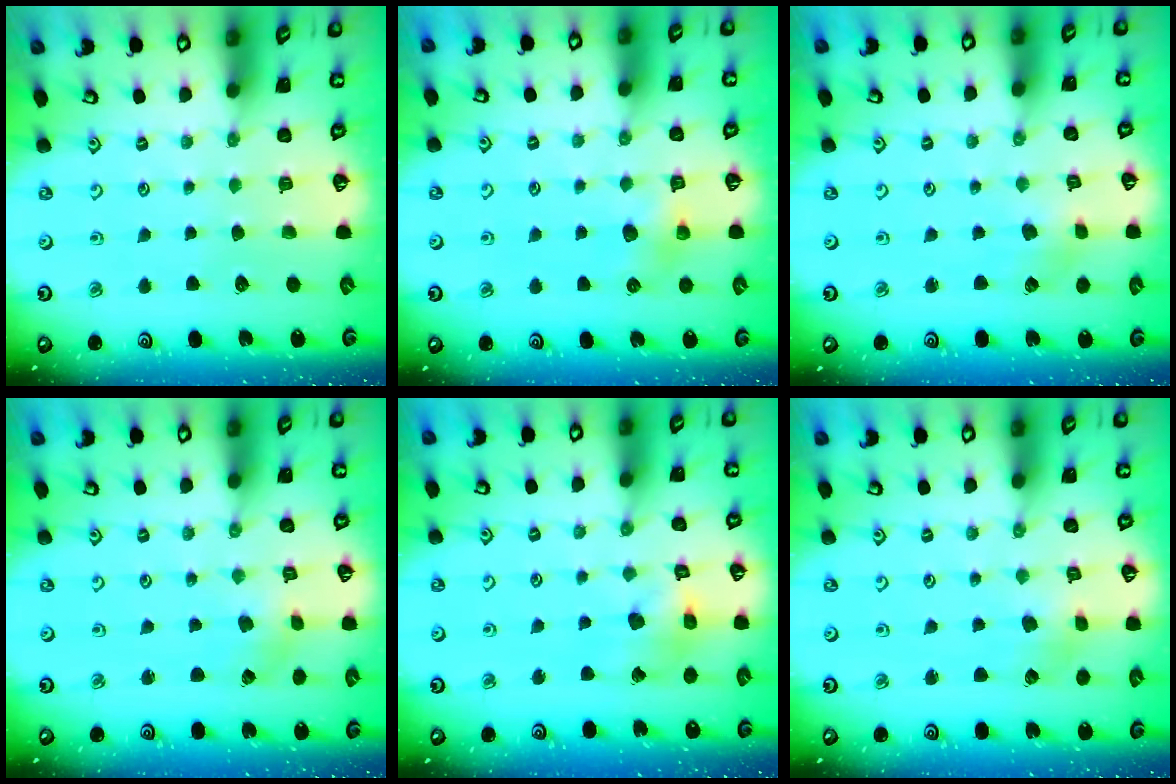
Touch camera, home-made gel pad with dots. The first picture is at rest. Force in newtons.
{"total": 5.7, "press": 5.7, "slide": 0.5}
{"total": 2.4, "press": 2.3, "slide": 0.5}
{"total": 0.0}
{"total": 11.5, "press": 11.4, "slide": 1.7}
{"total": 2.5, "press": 2.5, "slide": 0.6}